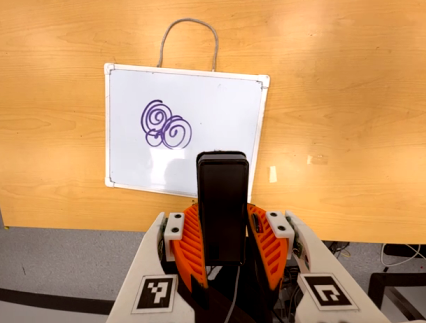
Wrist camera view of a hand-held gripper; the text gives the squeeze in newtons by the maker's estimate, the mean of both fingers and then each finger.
{"total": 5.2, "left": 3.8, "right": 6.6}